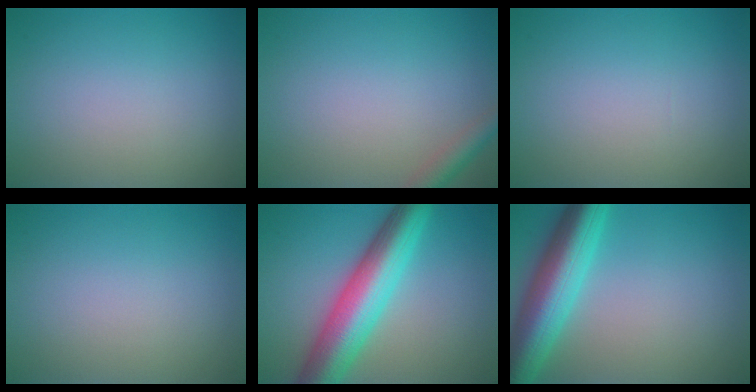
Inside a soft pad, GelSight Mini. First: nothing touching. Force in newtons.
{"total": 2.2, "press": 2.2, "slide": 0.2}
{"total": 0.0}
{"total": 0.0}
{"total": 9.2, "press": 9.2, "slide": 0.3}
{"total": 8.6, "press": 8.6, "slide": 0.4}